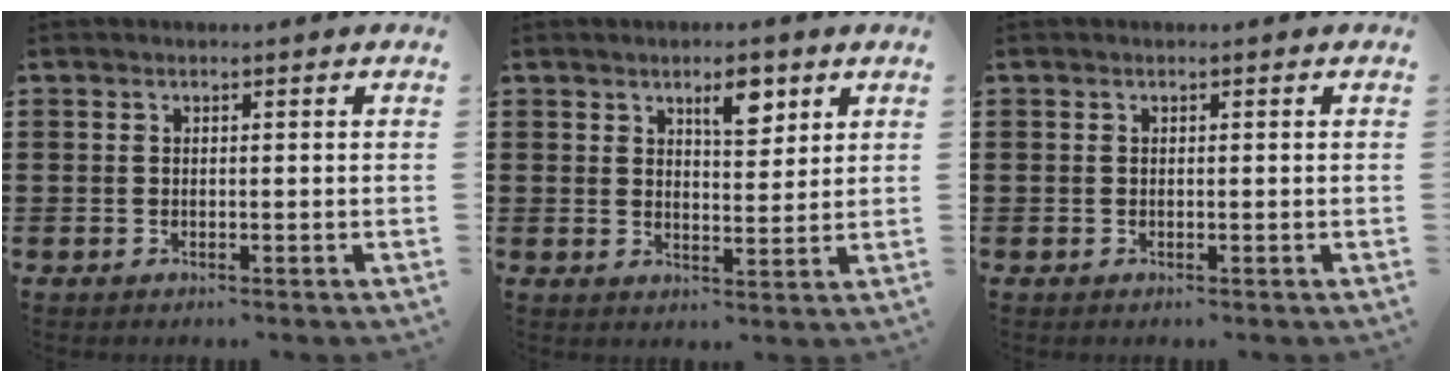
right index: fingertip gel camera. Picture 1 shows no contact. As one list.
[{"total": 5.1, "force": [3.1, 2.0, 3.5], "torque": [-0.045, -0.005, 0.046]}, {"total": 0.0}]